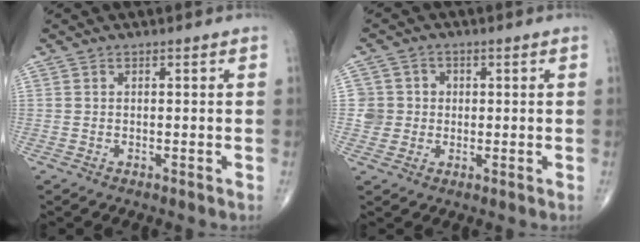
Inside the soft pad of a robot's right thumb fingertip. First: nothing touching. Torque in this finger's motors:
{"motor_torque": [0.00, 0.00, 0.15, 0.14, 0.03]}